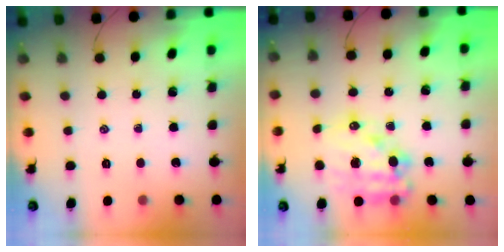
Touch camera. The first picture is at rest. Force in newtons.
{"total": 16.3, "press": 15.9, "slide": 3.5}